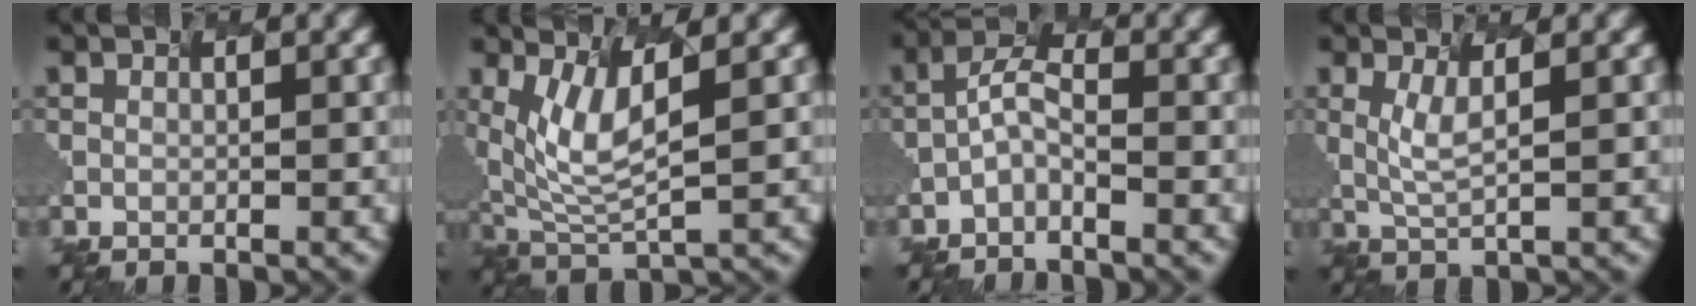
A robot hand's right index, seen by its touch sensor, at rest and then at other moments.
{"total": 5.1, "force": [1.2, 1.4, 4.7], "torque": [-0.118, -0.010, 0.046]}
{"total": 2.5, "force": [-2.2, 0.4, 1.1], "torque": [-0.032, 0.010, -0.041]}
{"total": 1.8, "force": [-0.2, -0.1, 1.8], "torque": [-0.053, -0.005, 0.013]}